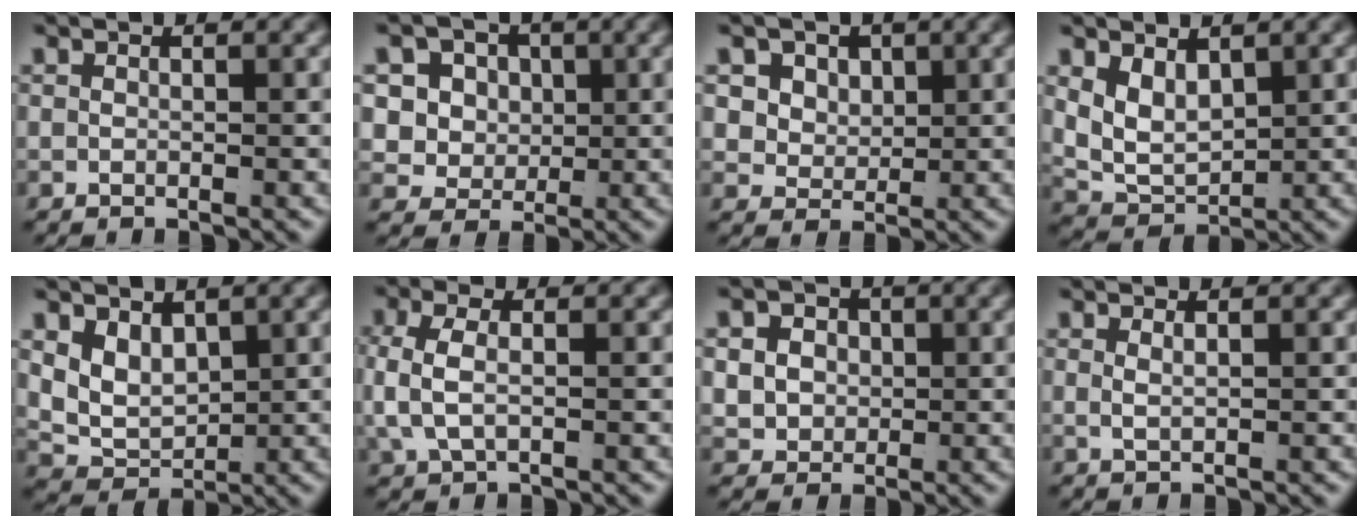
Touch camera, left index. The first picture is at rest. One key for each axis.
{"total": 11.2, "fx": 0.2, "fy": 10.4, "fz": 3.9, "tx": -0.122, "ty": -0.037, "tz": -0.001}
{"total": 6.7, "fx": 1.5, "fy": 6.1, "fz": 2.4, "tx": -0.078, "ty": -0.023, "tz": 0.026}
{"total": 6.0, "fx": 0.8, "fy": 4.9, "fz": 3.4, "tx": -0.084, "ty": -0.027, "tz": 0.021}
{"total": 7.0, "fx": 1.1, "fy": 5.9, "fz": 3.5, "tx": -0.086, "ty": -0.026, "tz": 0.024}
{"total": 3.3, "fx": 0.3, "fy": 1.8, "fz": 2.7, "tx": -0.077, "ty": -0.010, "tz": 0.016}
{"total": 5.3, "fx": 0.4, "fy": 4.8, "fz": 2.2, "tx": -0.050, "ty": -0.015, "tz": 0.011}
{"total": 0.9, "fx": 0.4, "fy": -0.3, "fz": 0.7, "tx": -0.017, "ty": -0.012, "tz": 0.020}